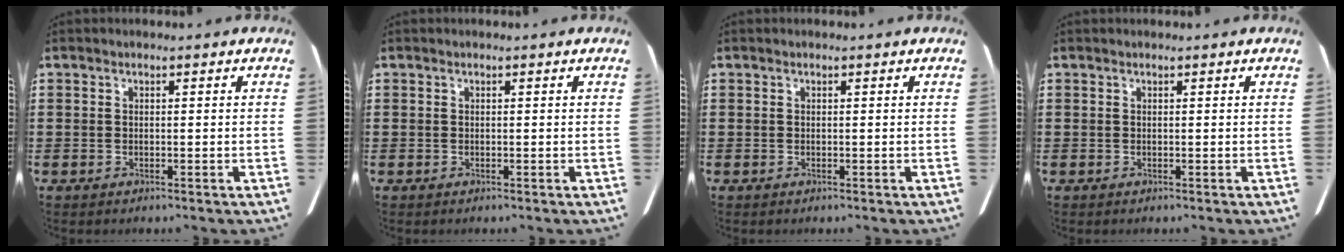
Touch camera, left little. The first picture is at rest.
{"total": 0.0}
{"total": 0.0}
{"total": 0.0}